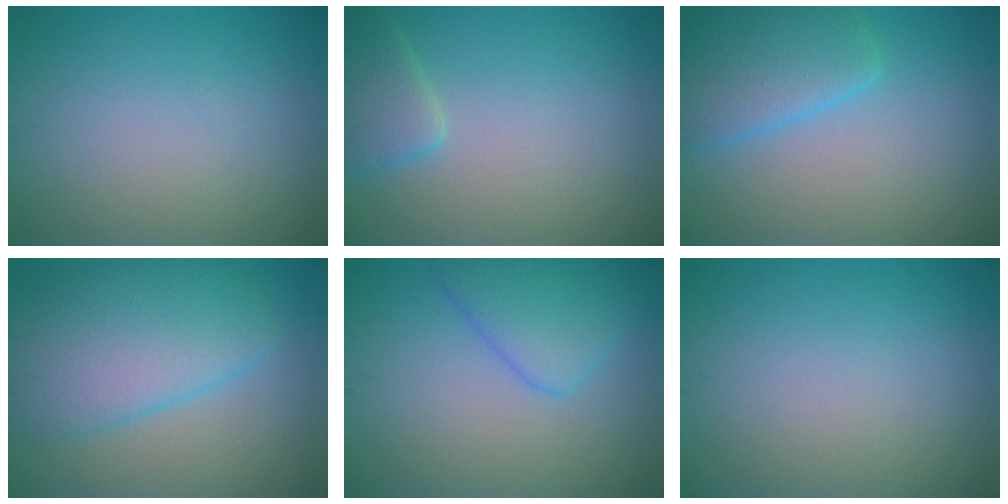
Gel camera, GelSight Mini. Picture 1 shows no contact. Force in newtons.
{"total": 2.8, "press": 2.7, "slide": 0.3}
{"total": 5.3, "press": 5.3, "slide": 0.2}
{"total": 7.9, "press": 7.9, "slide": 0.3}
{"total": 4.1, "press": 4.1, "slide": 0.3}
{"total": 0.0}